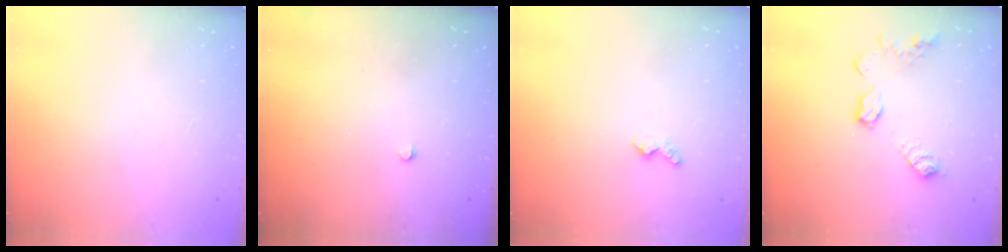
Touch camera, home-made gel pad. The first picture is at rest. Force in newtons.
{"total": 2.3, "press": 2.3, "slide": 0.4}
{"total": 4.0, "press": 3.9, "slide": 0.4}
{"total": 10.0, "press": 10.0, "slide": 0.3}